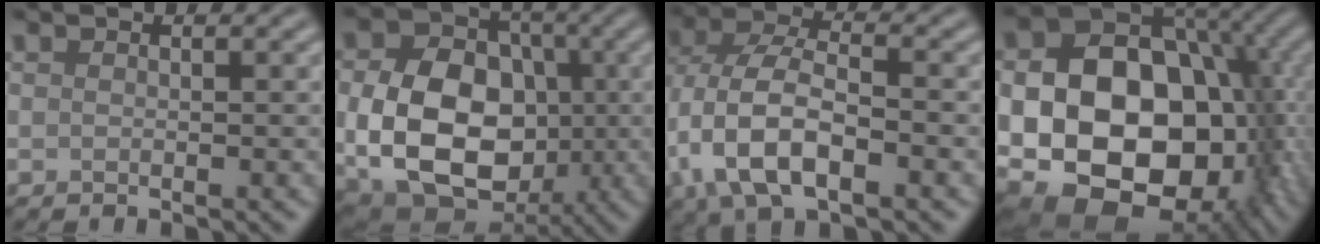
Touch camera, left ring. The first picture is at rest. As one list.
[{"total": 12.1, "force": [-1.8, 8.9, 8.0], "torque": [-0.149, -0.018, -0.035]}, {"total": 9.1, "force": [-2.9, 4.9, 7.2], "torque": [-0.156, -0.001, -0.062]}, {"total": 22.1, "force": [-3.5, 17.0, 13.7], "torque": [-0.200, -0.018, -0.074]}]